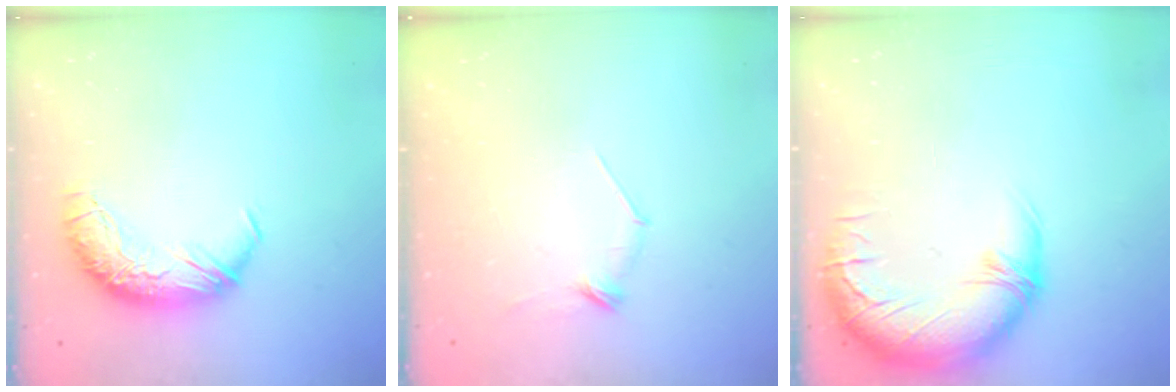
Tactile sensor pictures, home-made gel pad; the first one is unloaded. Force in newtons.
{"total": 7.6, "press": 7.6, "slide": 0.8}
{"total": 3.0, "press": 0.6, "slide": 3.0}